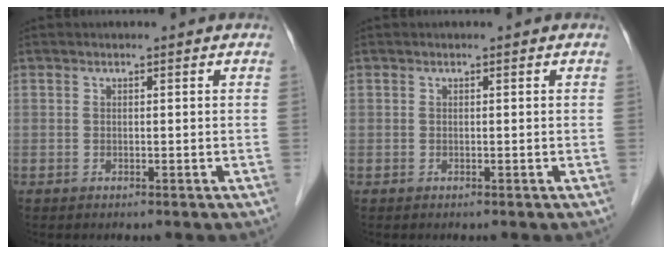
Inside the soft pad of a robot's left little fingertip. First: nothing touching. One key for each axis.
{"total": 0.0}